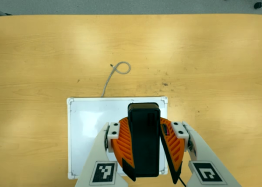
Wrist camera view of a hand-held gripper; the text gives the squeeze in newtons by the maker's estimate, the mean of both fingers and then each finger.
{"total": 10.1, "left": 9.6, "right": 10.7}